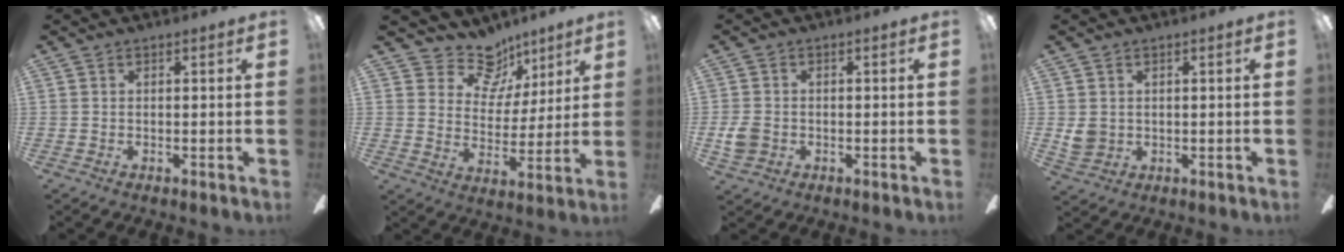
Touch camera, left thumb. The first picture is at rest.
{"total": 12.6, "force": [9.0, 7.7, 4.3], "torque": [-0.068, -0.057, 0.168]}
{"total": 4.5, "force": [-0.8, 3.8, 2.4], "torque": [-0.046, 0.003, -0.015]}
{"total": 3.8, "force": [1.2, 3.4, 1.5], "torque": [-0.022, 0.003, 0.025]}